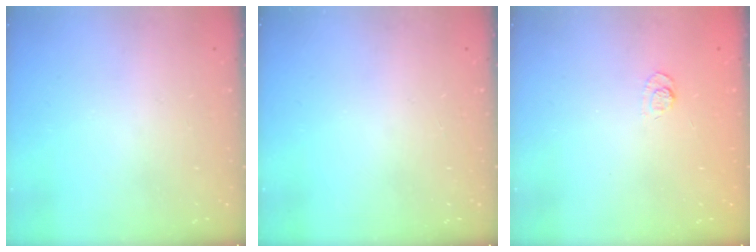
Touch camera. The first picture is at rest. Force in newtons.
{"total": 0.0}
{"total": 3.6, "press": 3.3, "slide": 1.4}